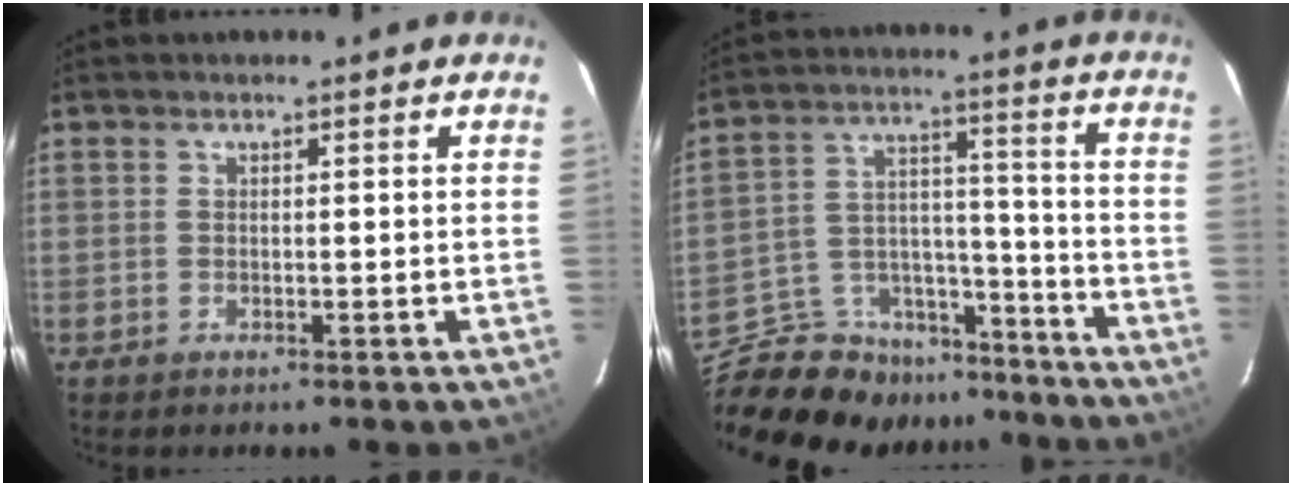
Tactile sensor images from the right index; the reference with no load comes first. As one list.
[{"total": 19.0, "force": [-16.3, 8.4, 4.7], "torque": [-0.115, 0.058, -0.247]}]